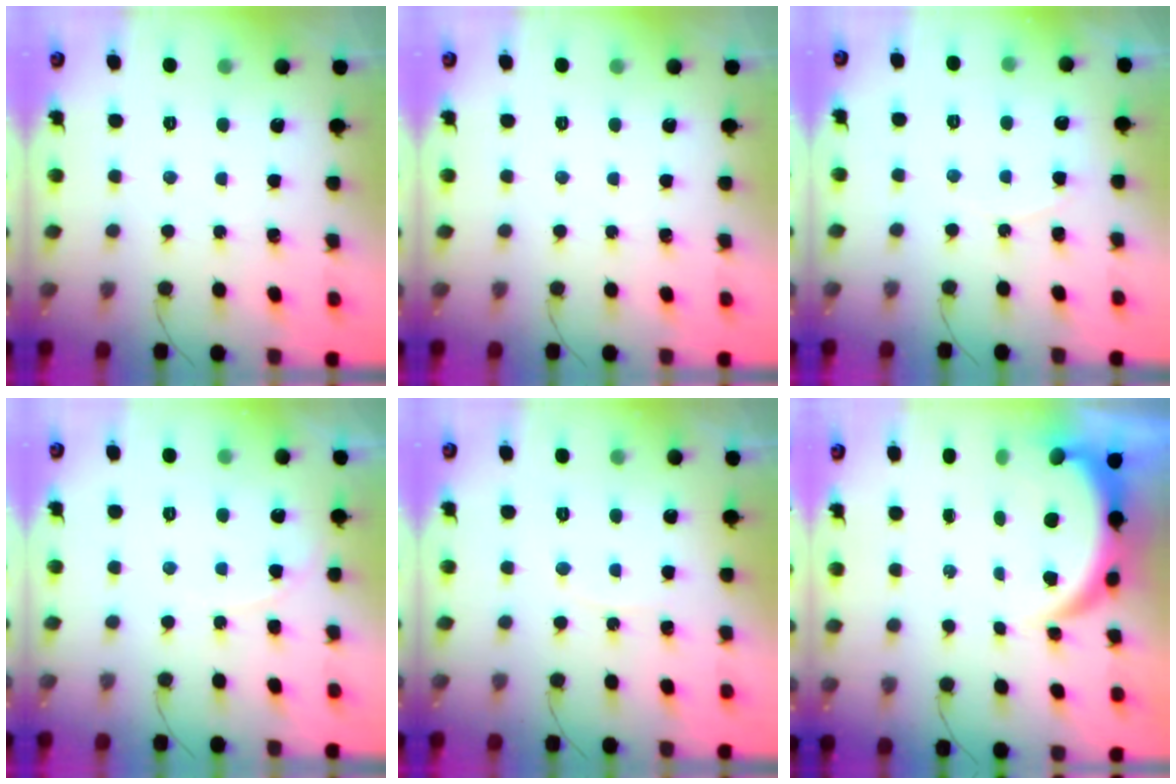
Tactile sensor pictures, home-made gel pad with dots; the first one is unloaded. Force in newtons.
{"total": 0.0}
{"total": 5.3, "press": 5.3, "slide": 0.6}
{"total": 5.0, "press": 4.9, "slide": 0.7}
{"total": 3.5, "press": 3.5, "slide": 0.5}
{"total": 6.4, "press": 6.4, "slide": 0.9}